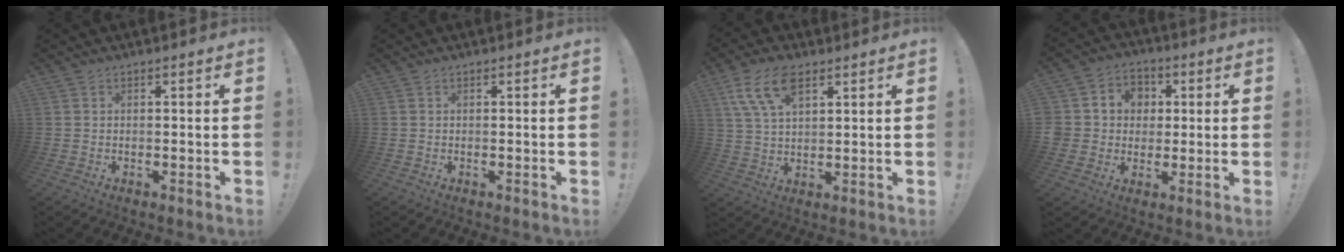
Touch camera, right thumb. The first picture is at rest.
{"total": 0.0}
{"total": 11.4, "force": [5.7, 5.8, 8.0], "torque": [-0.158, -0.013, 0.106]}
{"total": 8.2, "force": [0.0, 7.9, 2.0], "torque": [-0.023, 0.003, 0.005]}